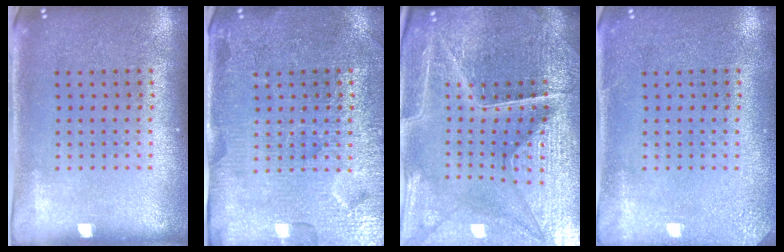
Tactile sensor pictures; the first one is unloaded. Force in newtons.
{"total": 4.1, "press": 4.0, "slide": 1.1}
{"total": 5.2, "press": 4.9, "slide": 1.6}
{"total": 2.0, "press": 2.0, "slide": 0.3}